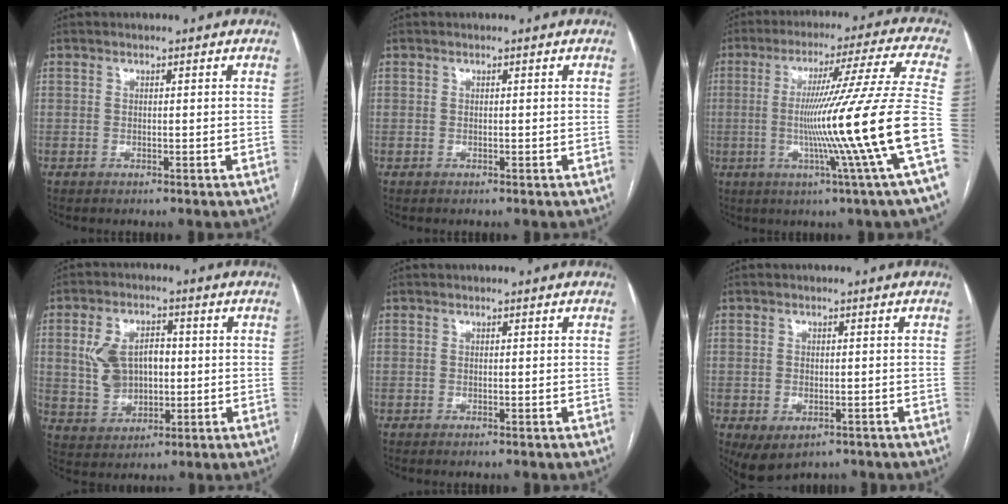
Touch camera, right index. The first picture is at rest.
{"total": 0.0}
{"total": 21.2, "force": [-4.3, -3.6, 20.4], "torque": [-0.286, -0.020, -0.088]}
{"total": 8.7, "force": [0.8, 6.0, 6.2], "torque": [-0.127, 0.019, 0.025]}
{"total": 0.6, "force": [-0.5, -0.1, 0.4], "torque": [-0.010, -0.001, -0.008]}
{"total": 5.2, "force": [-2.8, 3.3, 3.0], "torque": [-0.053, -0.008, -0.033]}